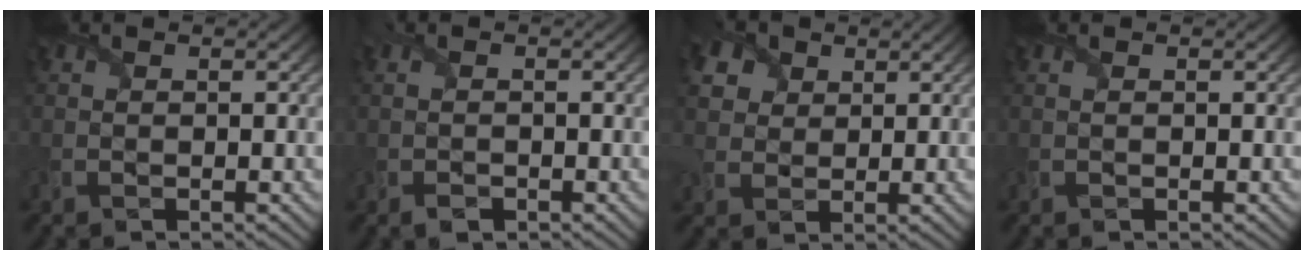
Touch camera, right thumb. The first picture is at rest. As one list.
[{"total": 1.1, "force": [-0.9, 0.5, 0.4], "torque": [-0.013, -0.003, -0.019]}, {"total": 5.9, "force": [2.9, 4.4, 2.6], "torque": [-0.096, 0.019, 0.046]}, {"total": 0.0}]